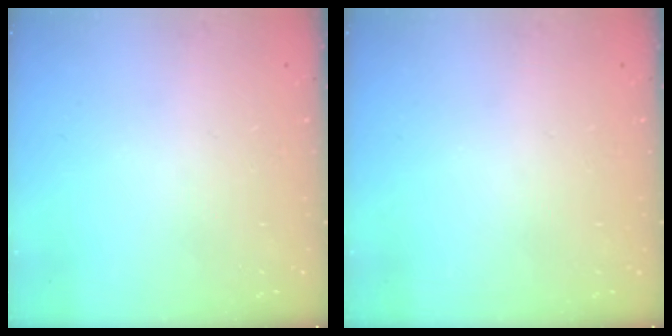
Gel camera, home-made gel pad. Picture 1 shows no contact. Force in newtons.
{"total": 0.0}